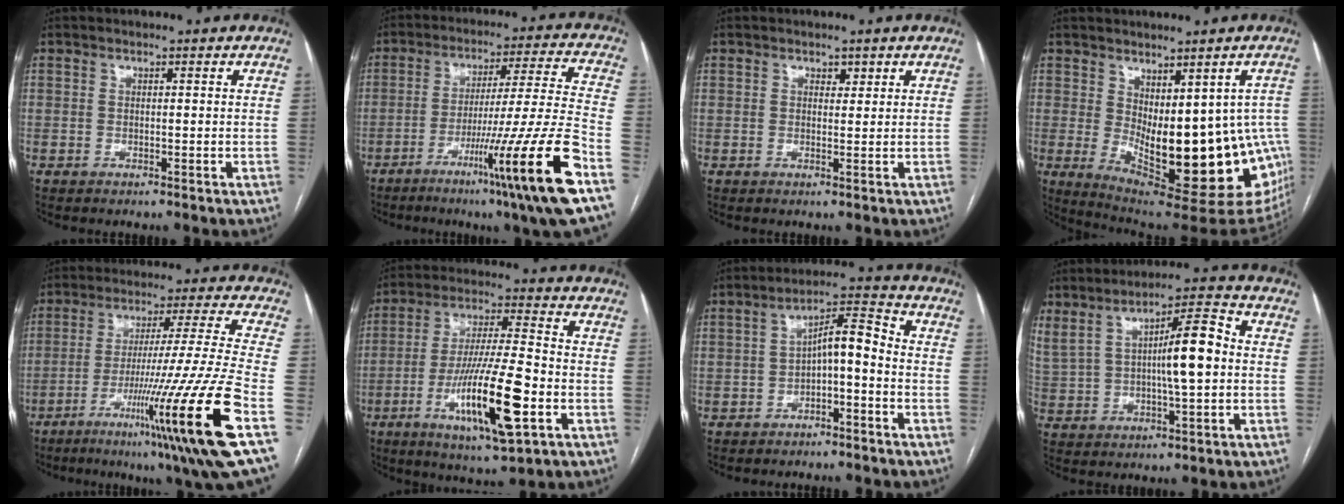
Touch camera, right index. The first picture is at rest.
{"total": 20.0, "force": [-9.9, -2.1, 17.2], "torque": [-0.257, -0.021, -0.155]}
{"total": 1.2, "force": [0.8, 0.7, 0.6], "torque": [-0.009, 0.001, 0.010]}
{"total": 21.0, "force": [-4.0, 8.8, 18.6], "torque": [-0.185, -0.010, -0.030]}
{"total": 23.4, "force": [-9.5, -1.7, 21.3], "torque": [-0.301, -0.027, -0.154]}
{"total": 16.2, "force": [-5.5, 1.9, 15.2], "torque": [-0.284, -0.016, -0.090]}
{"total": 6.6, "force": [-1.7, 1.9, 6.1], "torque": [-0.104, 0.032, -0.028]}
{"total": 11.4, "force": [2.3, 2.9, 10.7], "torque": [-0.203, 0.025, 0.042]}